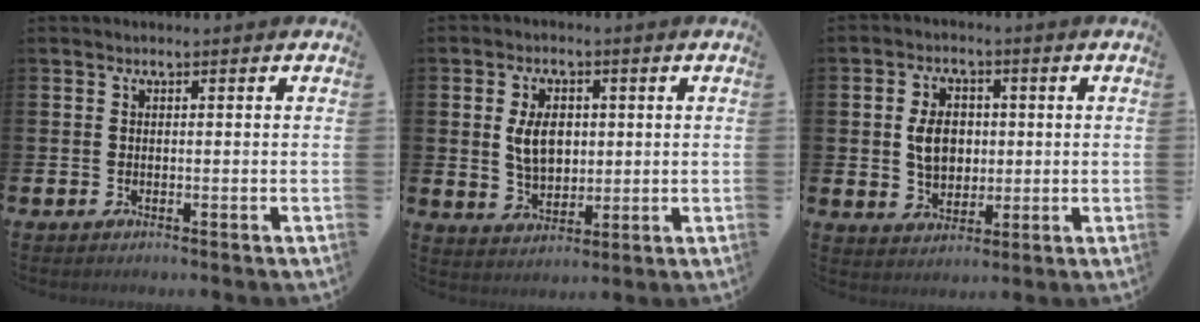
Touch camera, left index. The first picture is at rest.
{"total": 5.7, "force": [1.3, 3.7, 4.1], "torque": [-0.074, 0.007, 0.018]}
{"total": 5.7, "force": [0.7, 4.2, 3.8], "torque": [-0.076, 0.015, 0.008]}